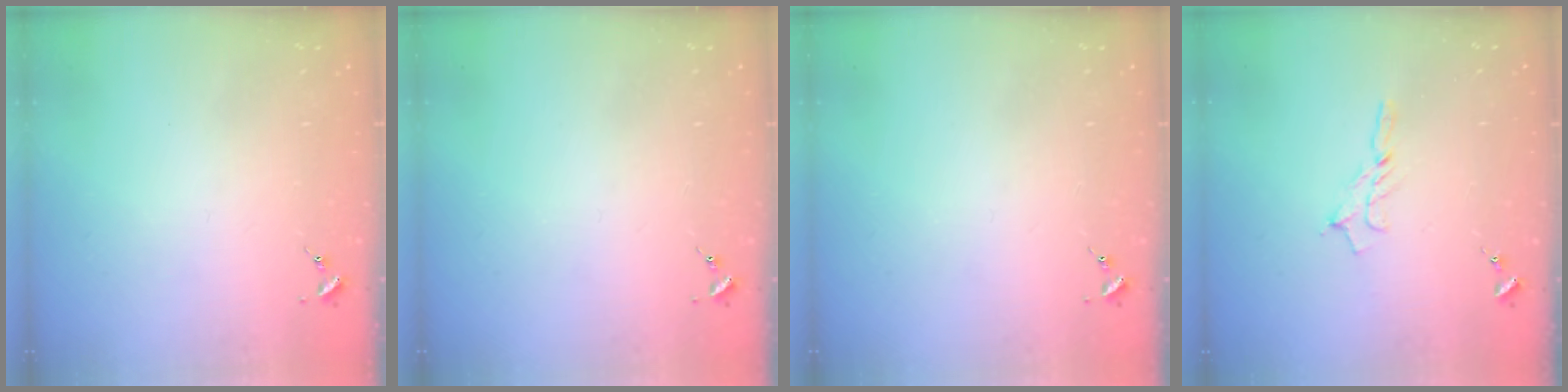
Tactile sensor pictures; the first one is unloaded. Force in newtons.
{"total": 0.0}
{"total": 0.0}
{"total": 6.2, "press": 6.2, "slide": 0.6}